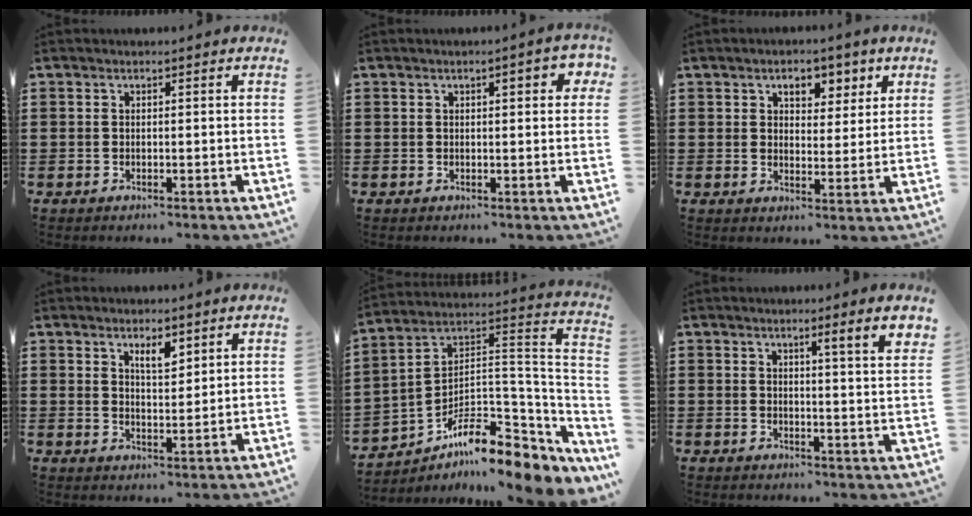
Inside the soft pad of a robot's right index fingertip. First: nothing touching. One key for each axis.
{"total": 2.7, "fx": 0.8, "fy": 0.7, "fz": 2.5, "tx": -0.033, "ty": 0.000, "tz": 0.007}
{"total": 4.7, "fx": 2.7, "fy": 3.0, "fz": 2.3, "tx": -0.038, "ty": 0.003, "tz": 0.039}
{"total": 3.3, "fx": 2.4, "fy": 1.0, "fz": 2.1, "tx": -0.037, "ty": 0.000, "tz": 0.041}
{"total": 9.5, "fx": -6.7, "fy": 3.8, "fz": 5.6, "tx": -0.097, "ty": 0.003, "tz": -0.125}
{"total": 3.0, "fx": 1.8, "fy": -0.6, "fz": 2.4, "tx": -0.044, "ty": -0.010, "tz": 0.024}